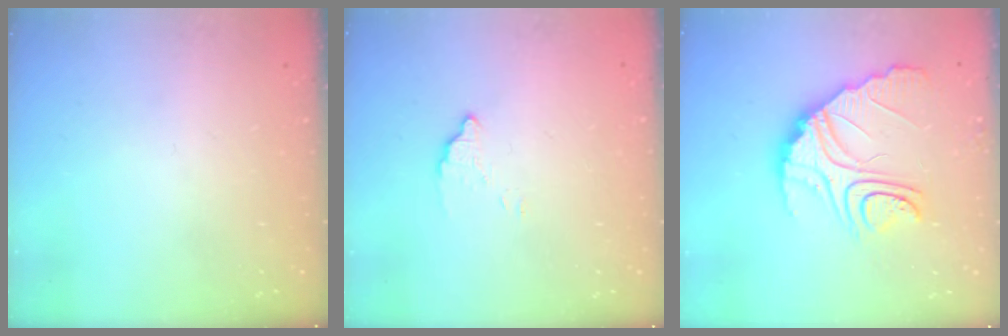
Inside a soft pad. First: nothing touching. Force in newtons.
{"total": 3.0, "press": 3.0, "slide": 0.1}
{"total": 13.4, "press": 13.3, "slide": 1.1}